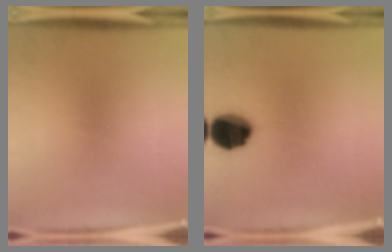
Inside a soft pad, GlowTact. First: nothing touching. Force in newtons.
{"total": 12.1}